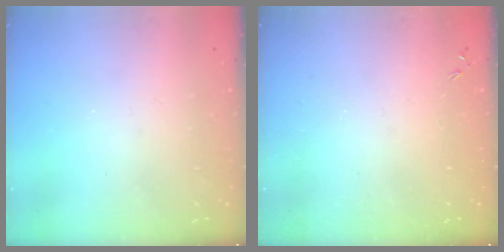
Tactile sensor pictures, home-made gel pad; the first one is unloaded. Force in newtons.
{"total": 0.0}